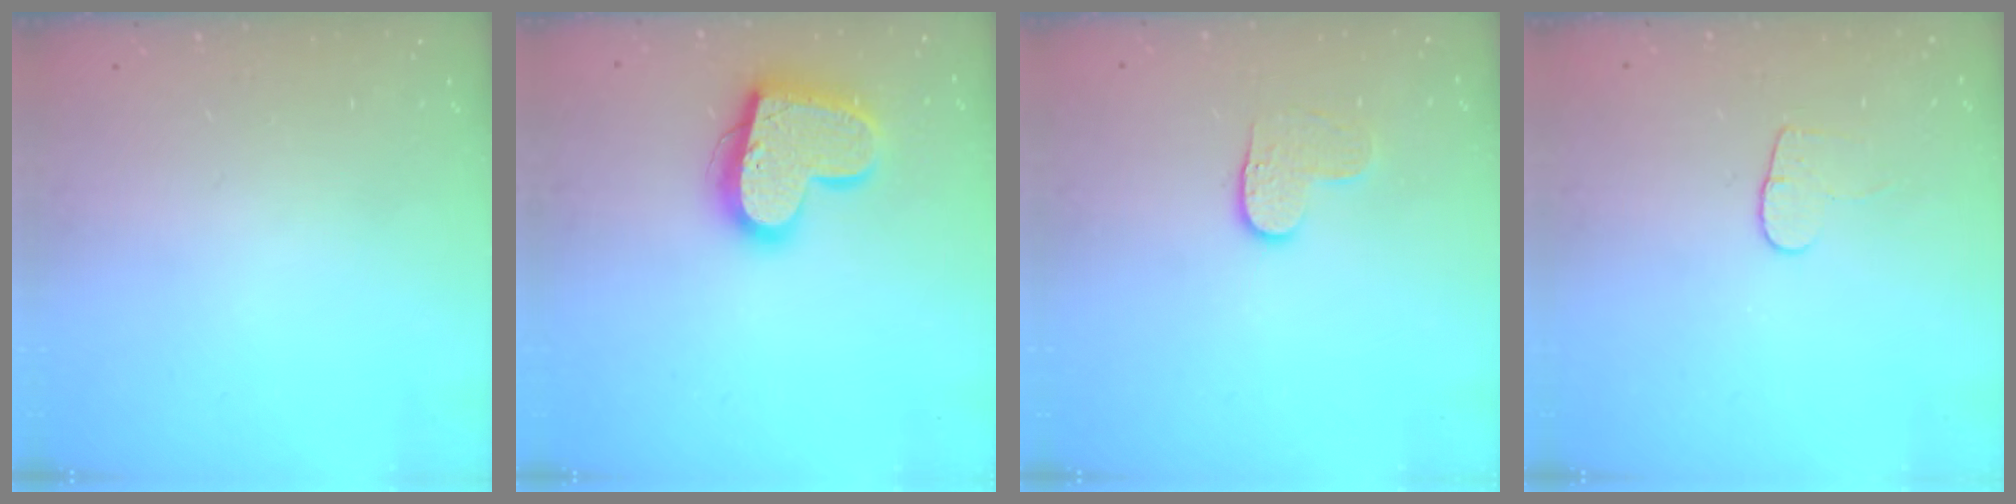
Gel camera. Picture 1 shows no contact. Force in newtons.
{"total": 18.0, "press": 17.9, "slide": 1.4}
{"total": 4.0, "press": 3.9, "slide": 0.4}
{"total": 4.5, "press": 4.4, "slide": 0.5}